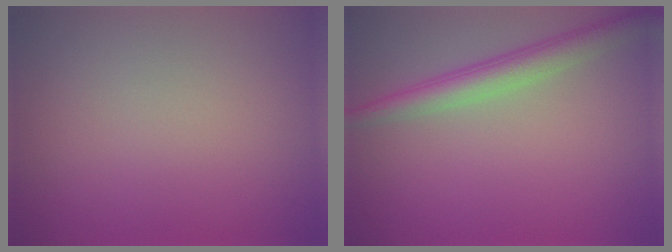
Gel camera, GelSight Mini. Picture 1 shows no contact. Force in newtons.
{"total": 3.6, "press": 3.6, "slide": 0.1}